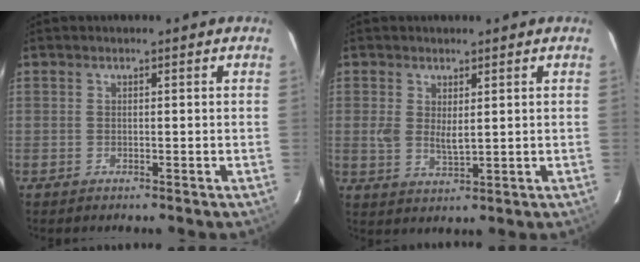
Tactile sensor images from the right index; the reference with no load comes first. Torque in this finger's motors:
{"motor_torque": [0.00, 0.08, 0.00, 0.05]}